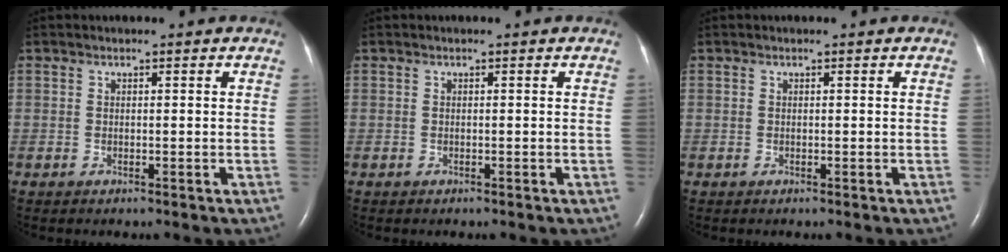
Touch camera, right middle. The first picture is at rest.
{"total": 0.0}
{"total": 0.0}